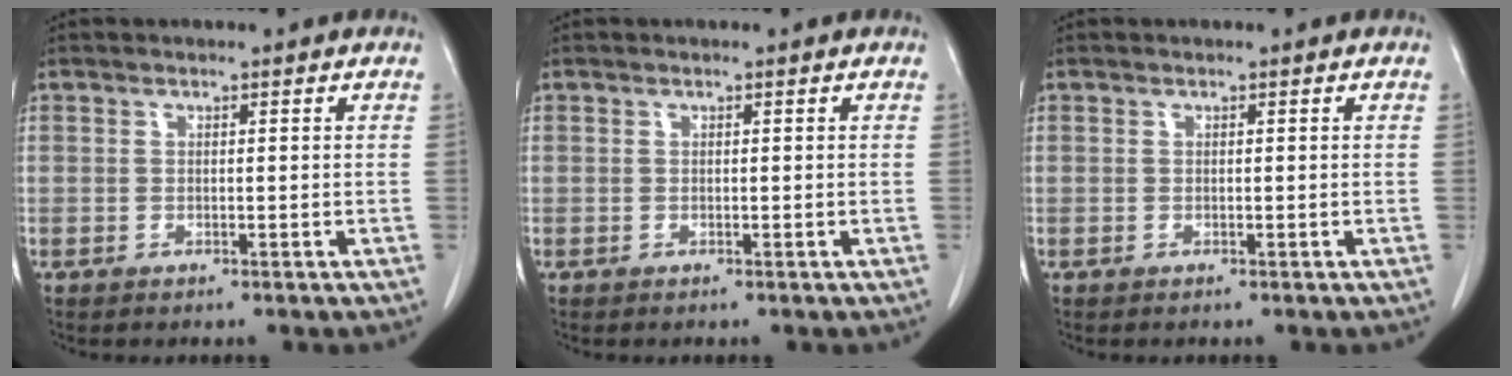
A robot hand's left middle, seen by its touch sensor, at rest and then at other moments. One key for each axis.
{"total": 0.0}
{"total": 0.0}